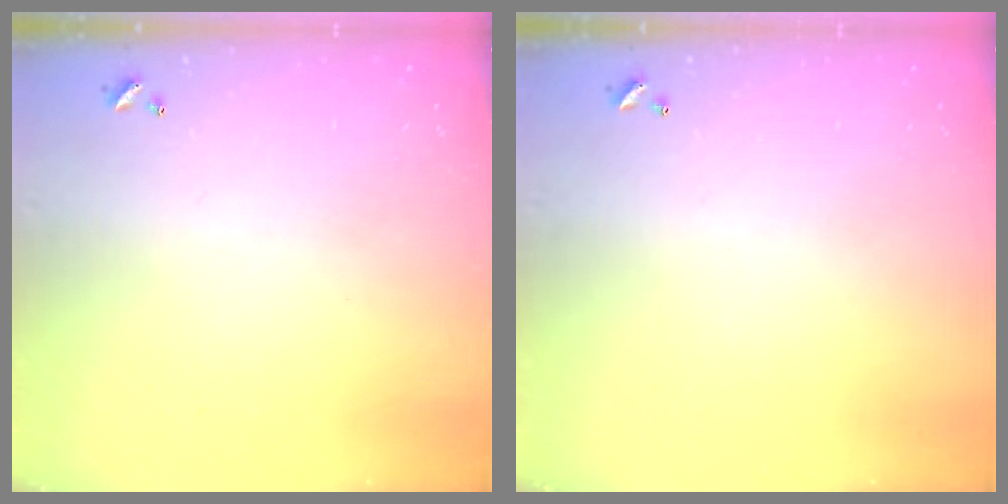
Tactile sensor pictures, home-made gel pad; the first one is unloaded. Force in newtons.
{"total": 0.0}